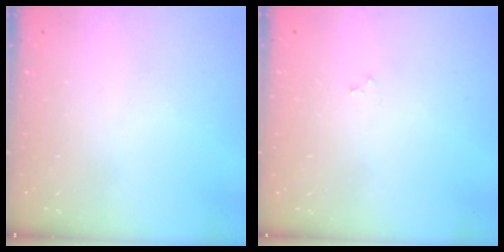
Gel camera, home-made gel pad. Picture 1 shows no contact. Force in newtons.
{"total": 2.3, "press": 2.3, "slide": 0.2}